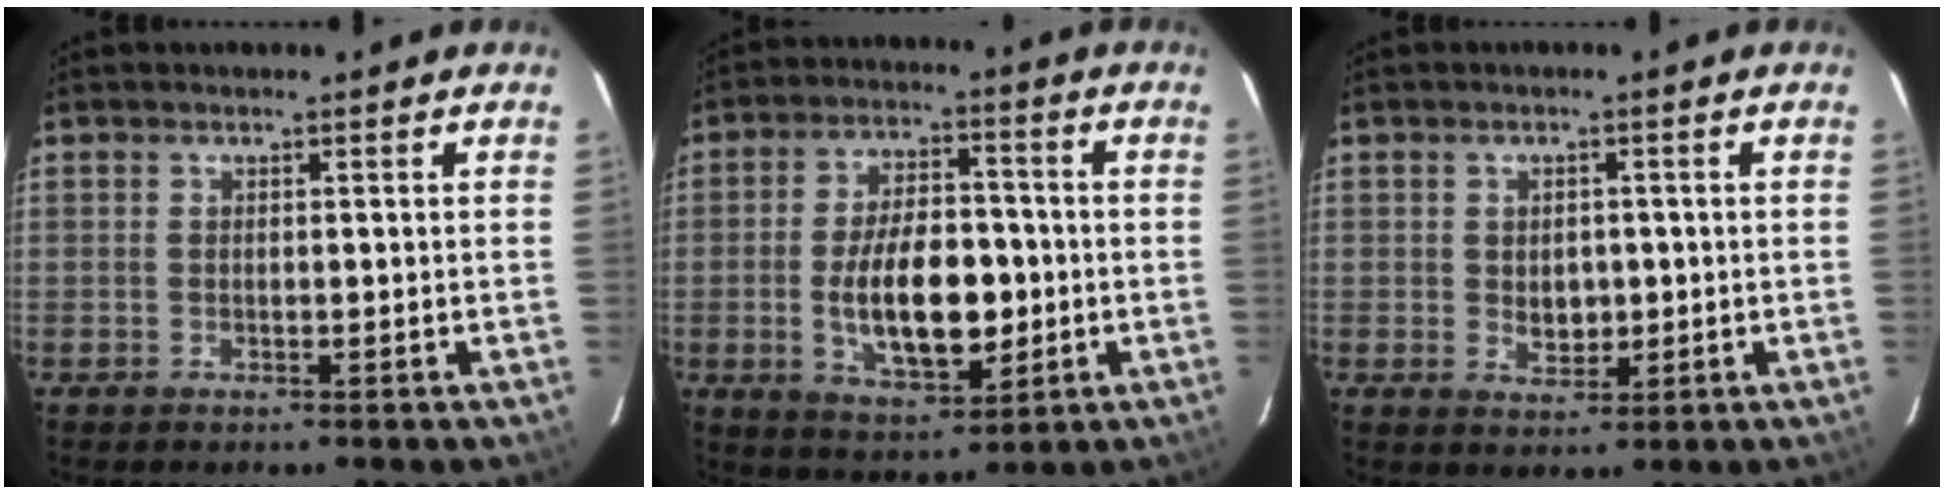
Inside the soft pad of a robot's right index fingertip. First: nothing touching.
{"total": 14.4, "force": [-2.3, 6.9, 12.4], "torque": [-0.230, 0.001, -0.027]}
{"total": 4.1, "force": [-0.2, 3.1, 2.6], "torque": [-0.041, -0.001, 0.002]}